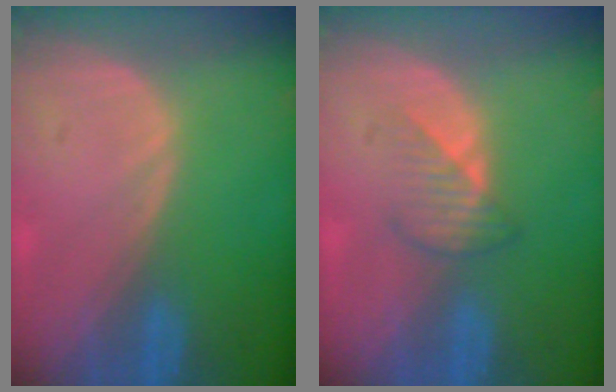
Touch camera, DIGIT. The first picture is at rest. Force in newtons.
{"total": 3.4, "press": 3.2, "slide": 1.3}